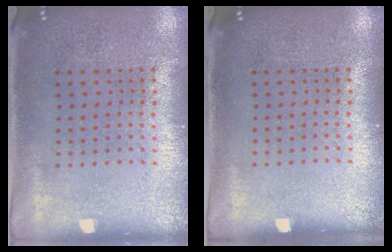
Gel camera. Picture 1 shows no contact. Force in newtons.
{"total": 0.0}